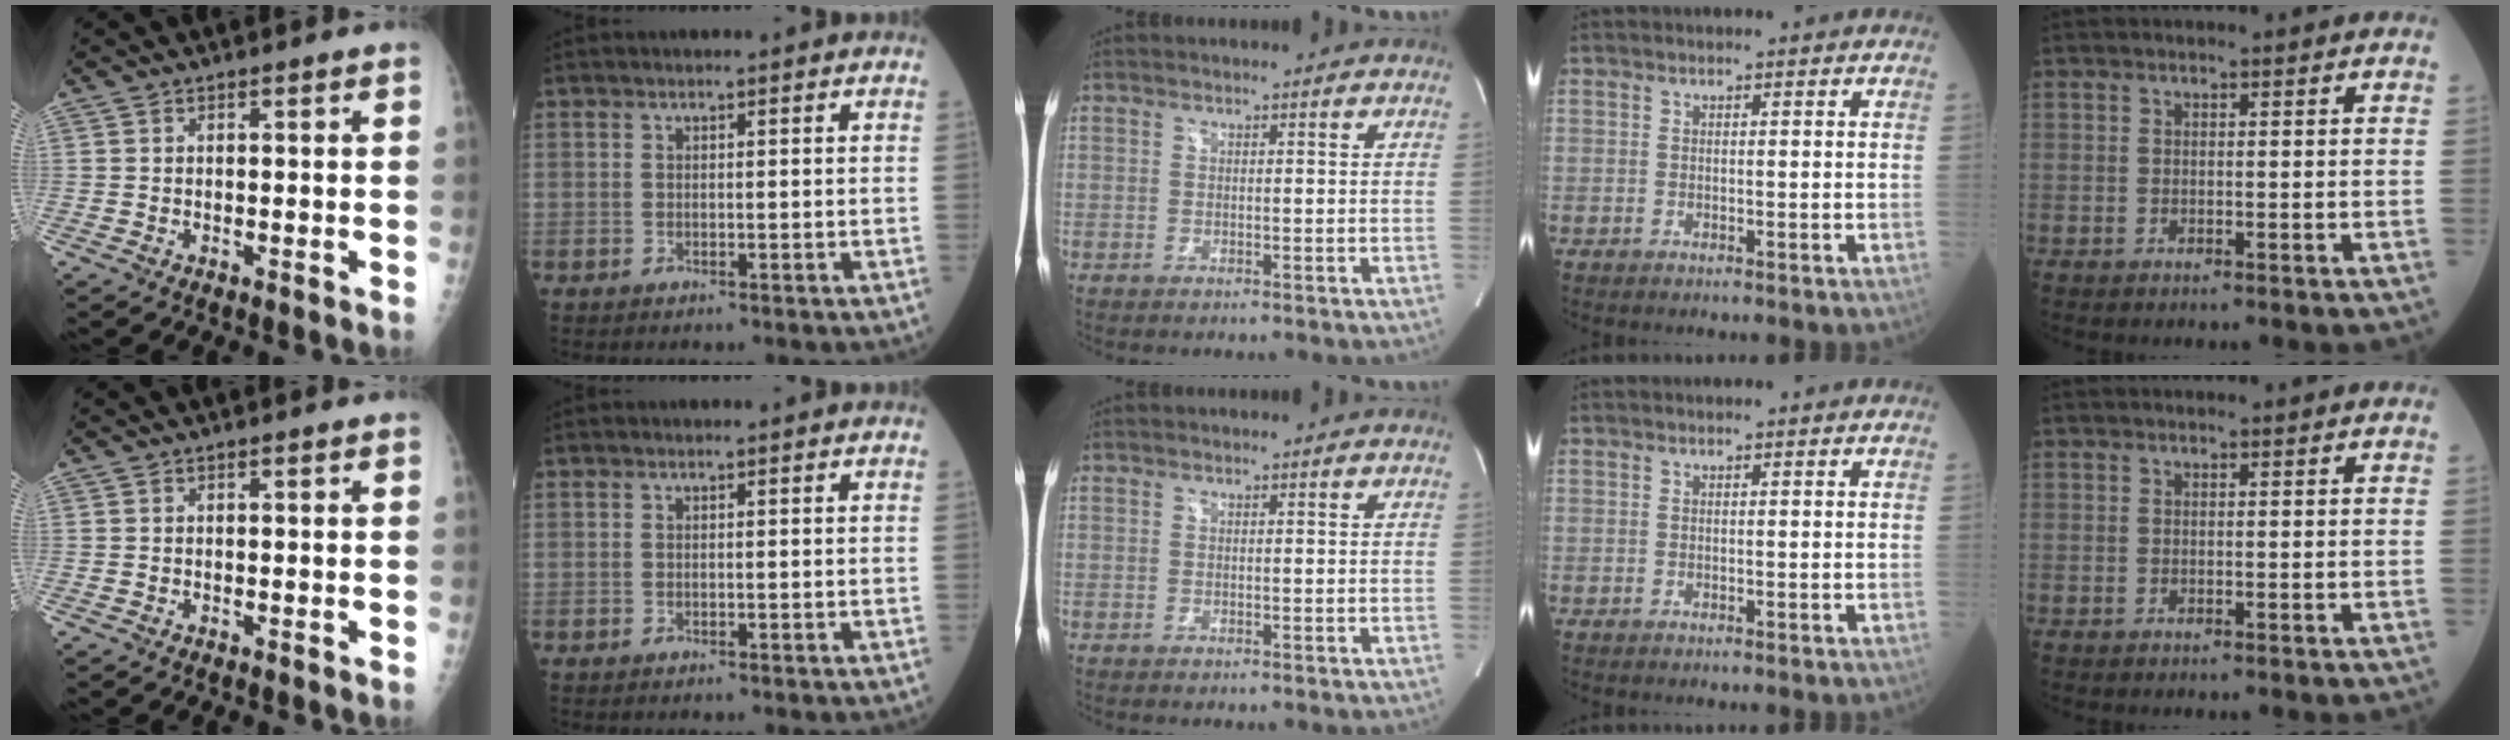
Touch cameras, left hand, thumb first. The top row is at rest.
{}